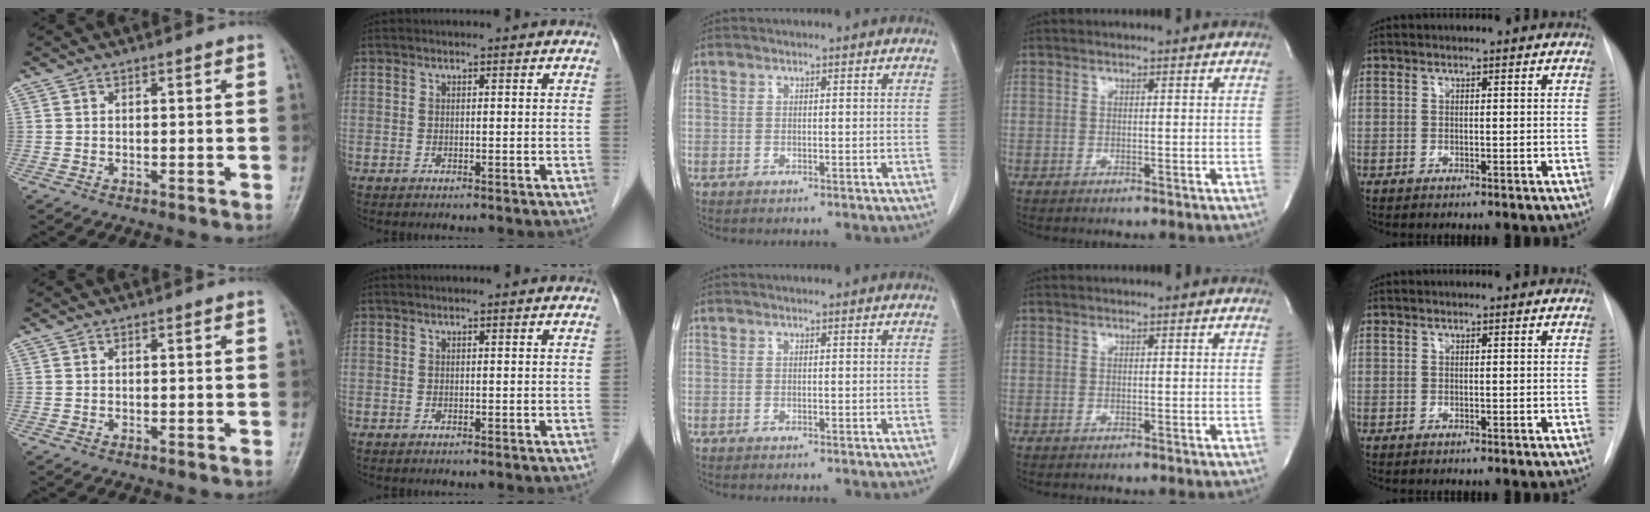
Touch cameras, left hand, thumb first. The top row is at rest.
{}